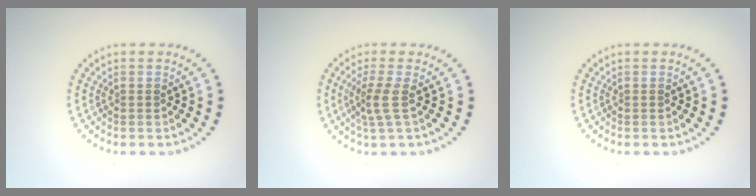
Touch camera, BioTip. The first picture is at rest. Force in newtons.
{"total": 2.3, "press": 1.6, "slide": 1.5}
{"total": 0.0}